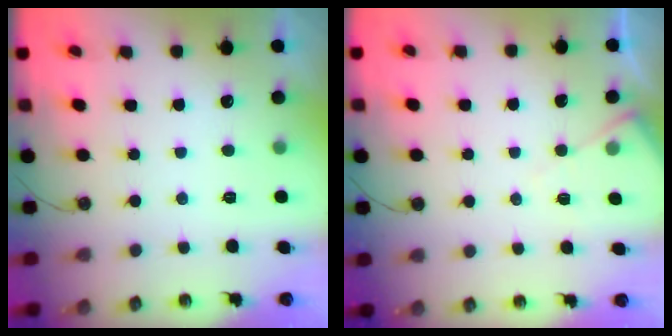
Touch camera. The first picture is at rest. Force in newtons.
{"total": 7.0, "press": 6.9, "slide": 0.6}